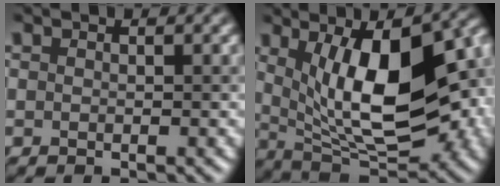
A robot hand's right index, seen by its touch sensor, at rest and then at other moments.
{"total": 13.8, "force": [2.1, 5.9, 12.3], "torque": [-0.171, 0.004, 0.036]}